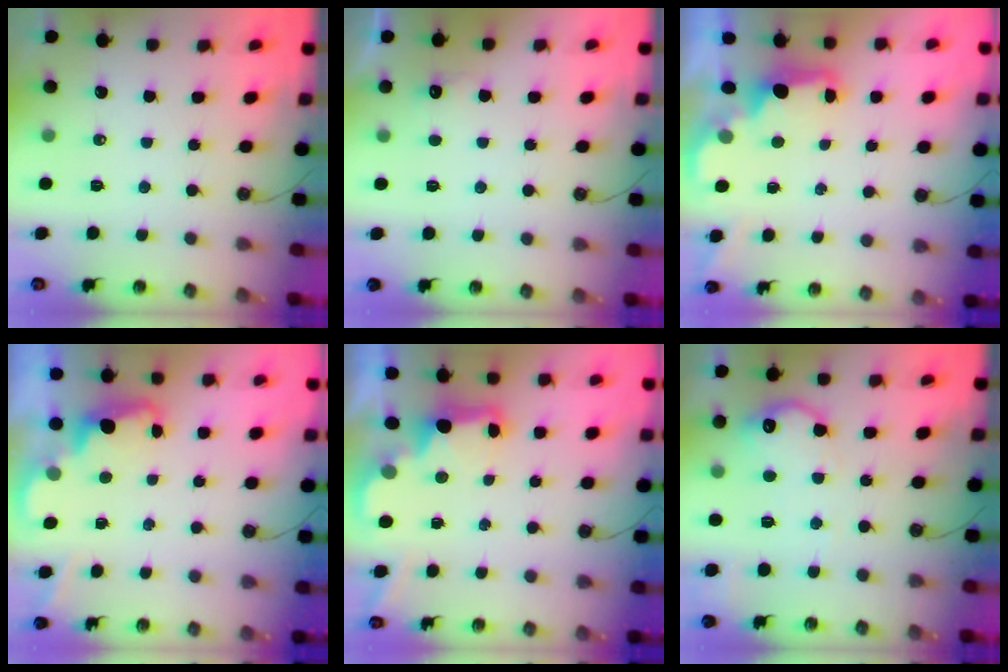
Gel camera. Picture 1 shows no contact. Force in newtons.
{"total": 6.4, "press": 6.3, "slide": 1.2}
{"total": 2.2, "press": 2.0, "slide": 0.8}
{"total": 2.3, "press": 2.2, "slide": 0.5}
{"total": 3.0, "press": 2.9, "slide": 0.6}
{"total": 13.1, "press": 13.1, "slide": 0.7}